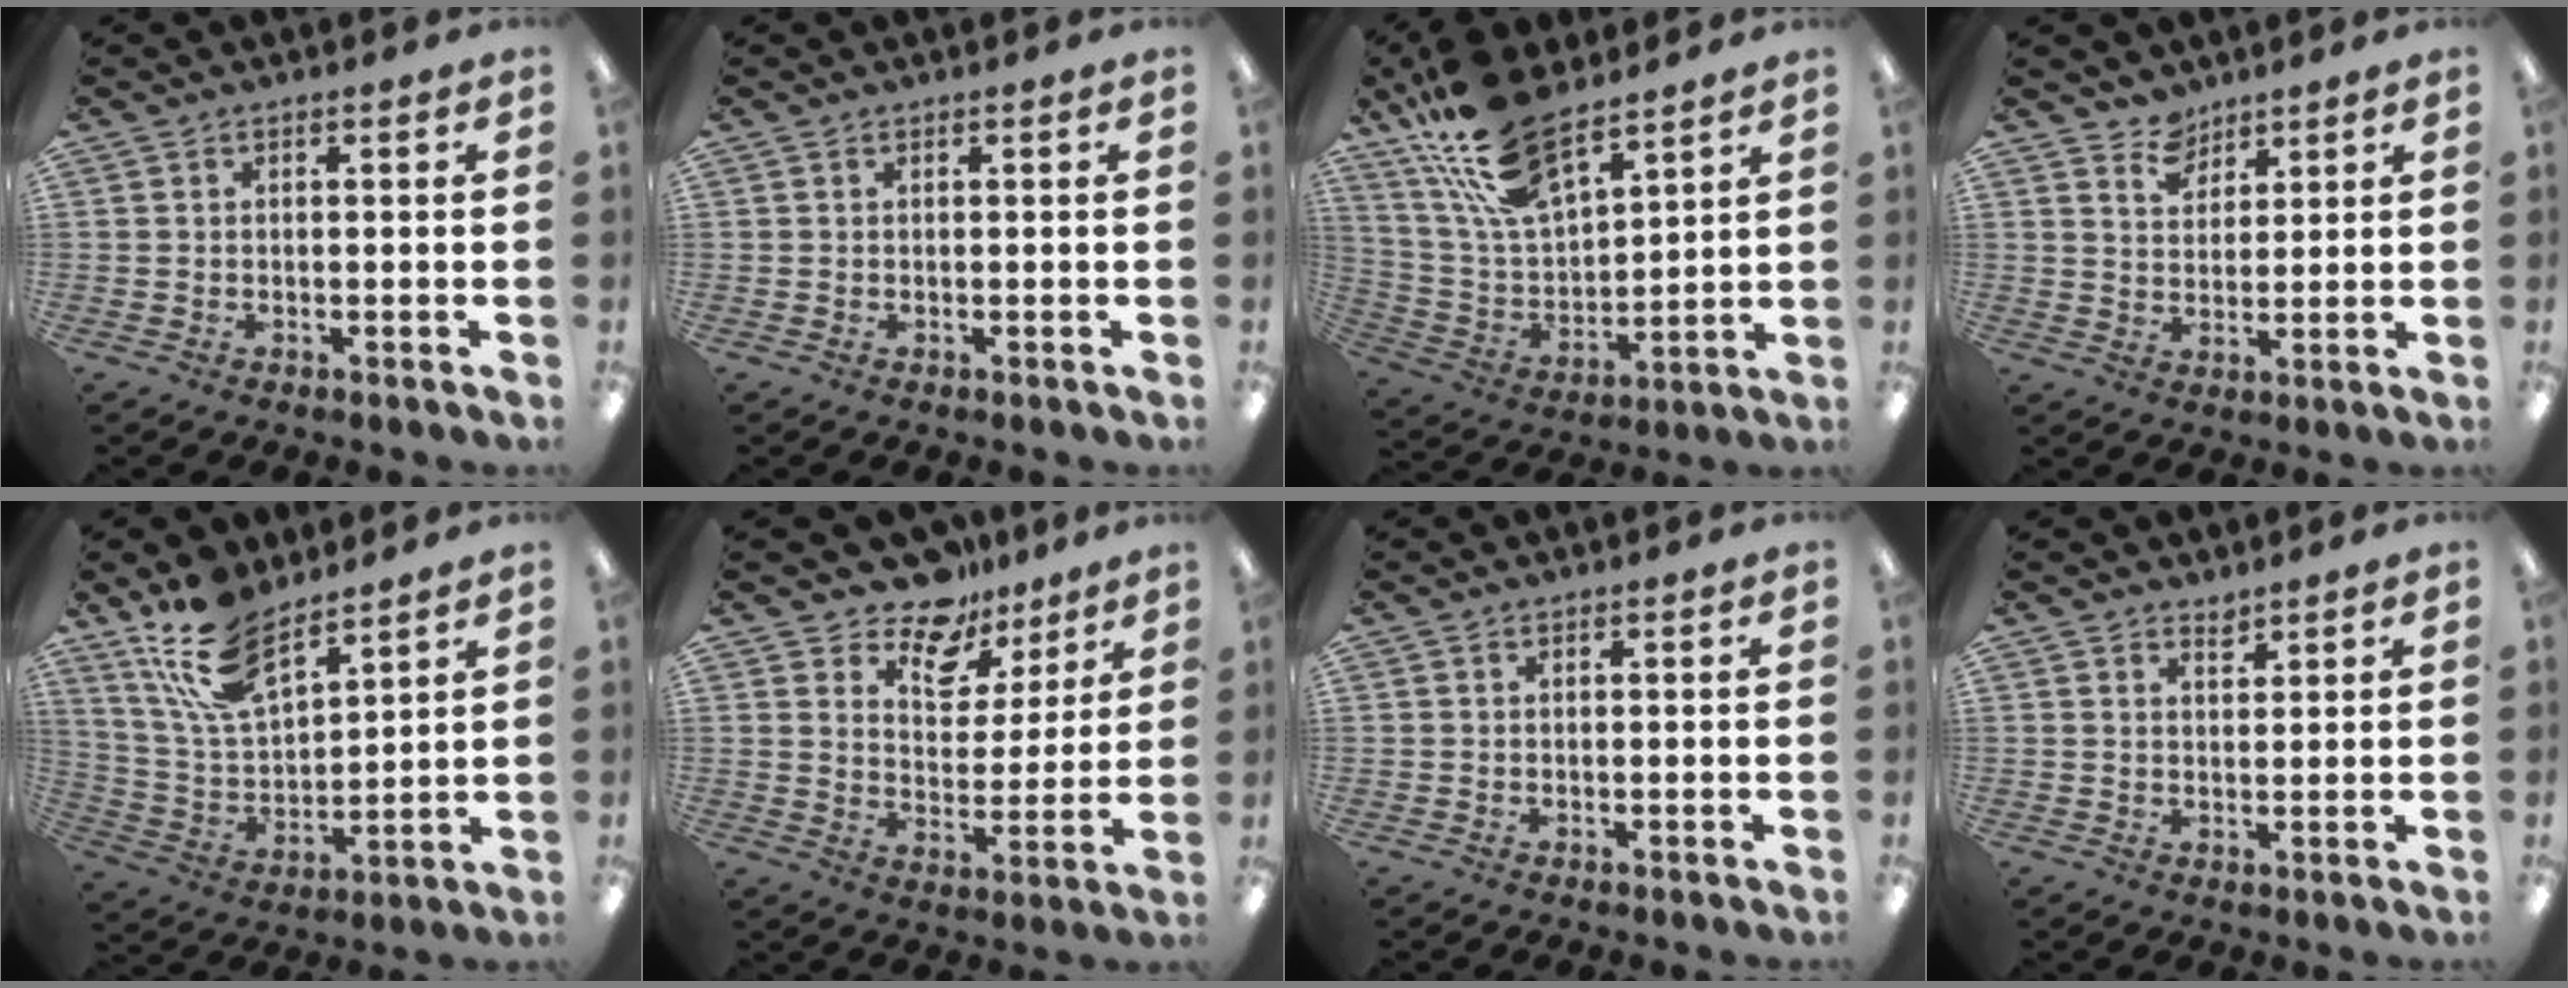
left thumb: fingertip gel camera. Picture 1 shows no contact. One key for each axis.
{"total": 0.0}
{"total": 19.0, "fx": 13.4, "fy": 7.9, "fz": 10.8, "tx": -0.234, "ty": -0.068, "tz": 0.240}
{"total": 5.4, "fx": 4.7, "fy": 2.7, "fz": 0.5, "tx": -0.011, "ty": -0.027, "tz": 0.087}
{"total": 15.7, "fx": 11.1, "fy": 6.6, "fz": 8.9, "tx": -0.186, "ty": -0.045, "tz": 0.204}
{"total": 11.5, "fx": 9.5, "fy": 5.8, "fz": 2.8, "tx": -0.053, "ty": -0.070, "tz": 0.176}
{"total": 0.0}
{"total": 2.1, "fx": 2.0, "fy": 0.6, "fz": 0.3, "tx": 0.000, "ty": -0.012, "tz": 0.035}